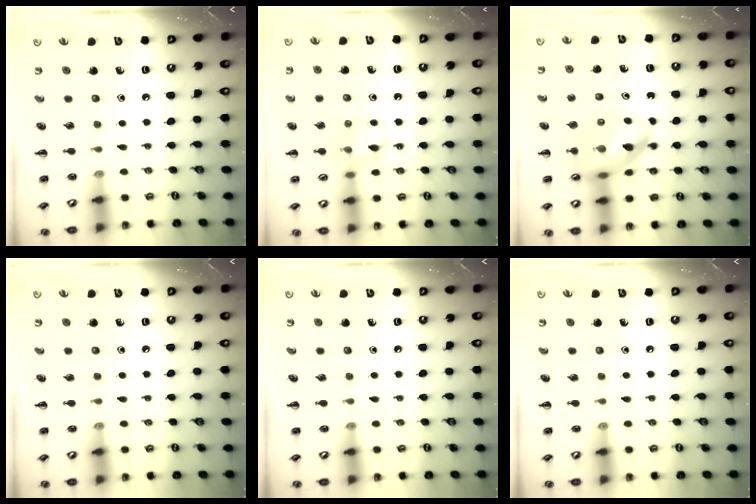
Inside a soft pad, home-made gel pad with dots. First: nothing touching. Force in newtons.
{"total": 9.6, "press": 9.5, "slide": 1.6}
{"total": 15.1, "press": 14.5, "slide": 4.0}
{"total": 0.0}
{"total": 0.0}
{"total": 0.0}